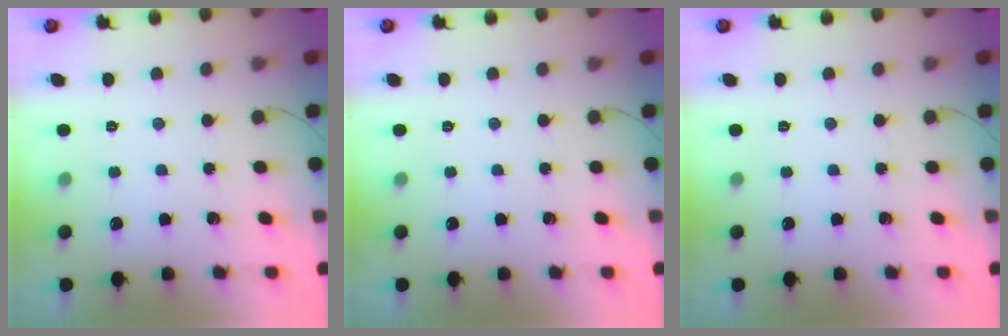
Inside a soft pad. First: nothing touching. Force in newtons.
{"total": 0.0}
{"total": 0.0}